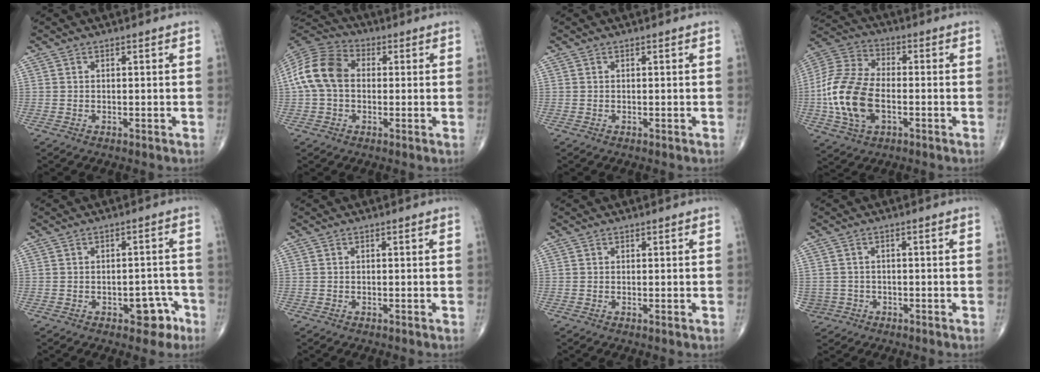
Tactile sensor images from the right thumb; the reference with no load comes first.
{"total": 12.0, "force": [0.5, 8.6, 8.3], "torque": [-0.163, 0.033, -0.002]}
{"total": 0.0}
{"total": 16.3, "force": [-3.0, 9.6, 12.8], "torque": [-0.271, 0.017, -0.059]}
{"total": 5.6, "force": [-2.9, 3.3, 3.5], "torque": [-0.017, 0.030, -0.033]}
{"total": 0.0}
{"total": 0.0}
{"total": 3.9, "force": [-1.5, 3.6, 0.2], "torque": [0.005, 0.014, -0.023]}